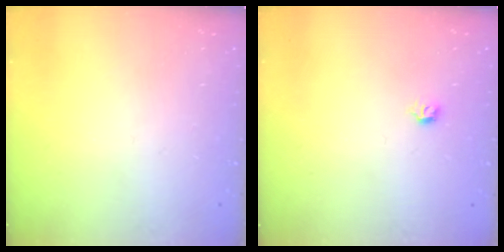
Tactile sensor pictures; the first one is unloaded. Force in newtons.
{"total": 2.8, "press": 2.7, "slide": 0.8}